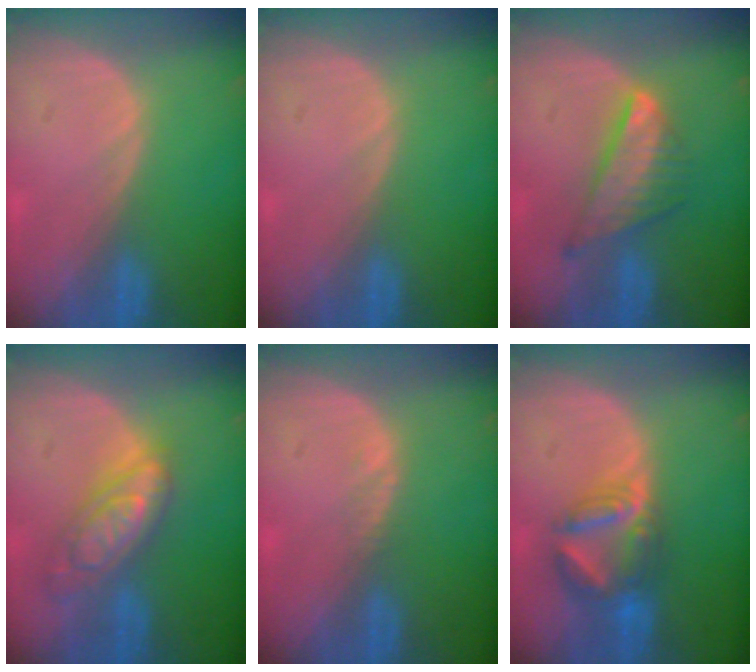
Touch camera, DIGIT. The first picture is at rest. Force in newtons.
{"total": 0.0}
{"total": 7.6, "press": 6.5, "slide": 3.9}
{"total": 7.4, "press": 7.4, "slide": 0.5}
{"total": 0.8, "press": 0.7, "slide": 0.5}
{"total": 6.8, "press": 6.6, "slide": 1.7}